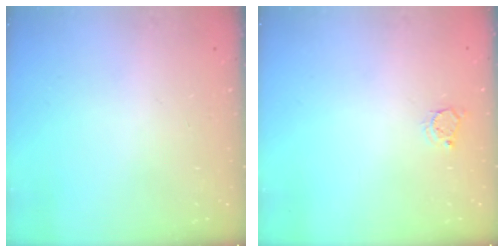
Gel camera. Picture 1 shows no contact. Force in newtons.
{"total": 3.1, "press": 3.1, "slide": 0.4}